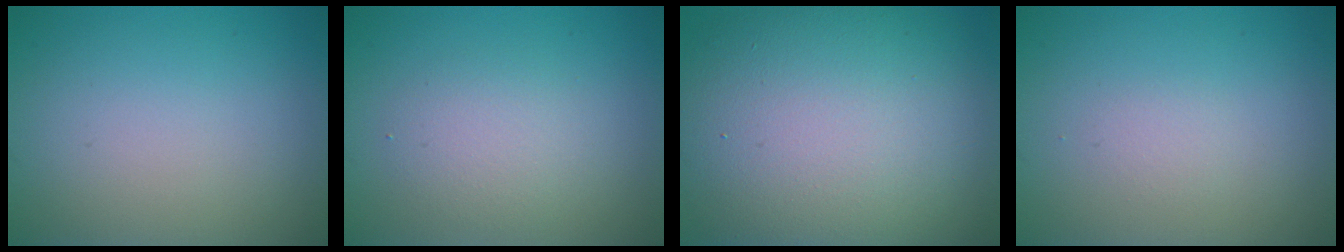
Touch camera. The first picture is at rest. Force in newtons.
{"total": 2.5, "press": 2.5, "slide": 0.2}
{"total": 15.9, "press": 15.9, "slide": 0.8}
{"total": 0.7, "press": 0.7, "slide": 0.0}